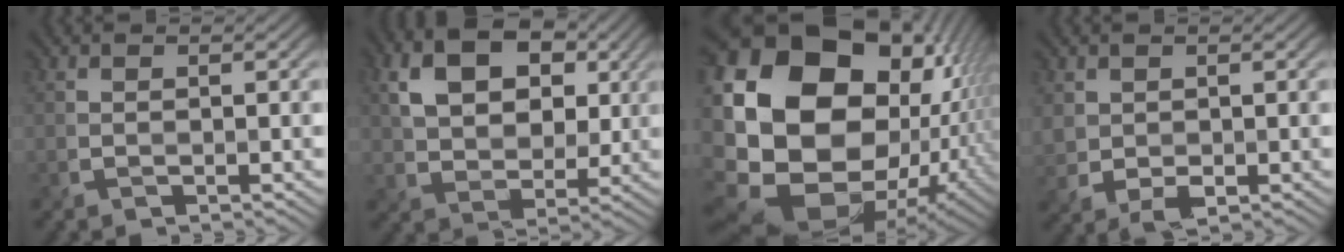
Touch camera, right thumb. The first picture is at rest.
{"total": 9.4, "force": [3.0, 6.5, 6.1], "torque": [-0.118, 0.006, 0.042]}
{"total": 22.3, "force": [1.2, 16.7, 14.7], "torque": [-0.326, -0.029, 0.048]}
{"total": 2.7, "force": [0.3, 2.2, 1.6], "torque": [-0.046, -0.011, 0.007]}